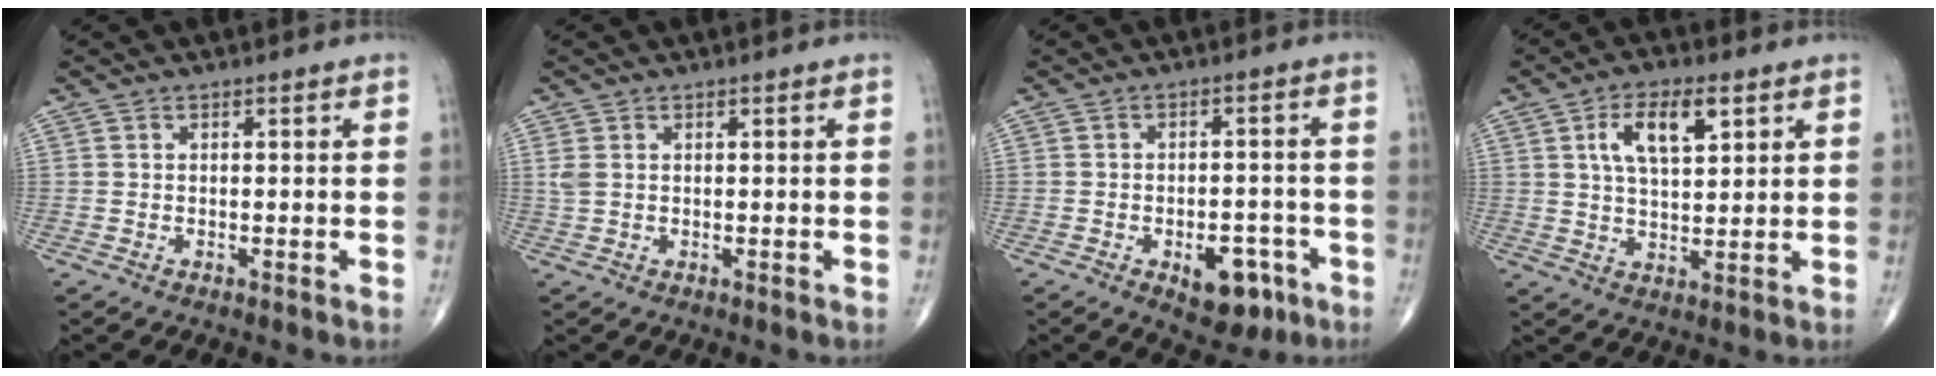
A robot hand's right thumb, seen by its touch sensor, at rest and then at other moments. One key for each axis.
{"total": 1.6, "fx": 0.5, "fy": 1.0, "fz": 1.2, "tx": -0.037, "ty": 0.009, "tz": 0.017}
{"total": 8.4, "fx": -3.8, "fy": 4.6, "fz": 5.9, "tx": -0.052, "ty": 0.022, "tz": -0.045}
{"total": 9.2, "fx": 3.6, "fy": 4.1, "fz": 7.4, "tx": -0.118, "ty": -0.008, "tz": 0.065}